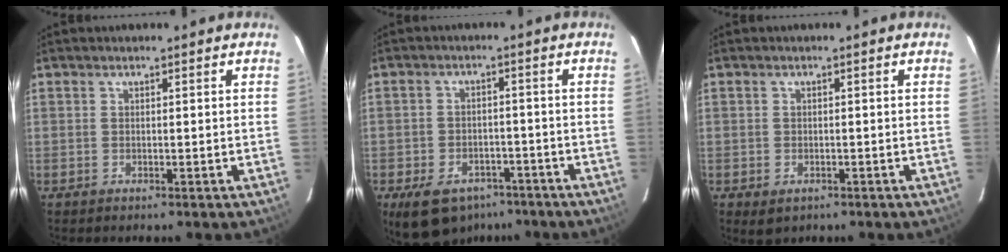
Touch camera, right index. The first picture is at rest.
{"total": 11.9, "force": [-7.8, 7.4, 5.1], "torque": [-0.123, 0.007, -0.105]}
{"total": 2.5, "force": [-1.1, 1.9, 1.2], "torque": [-0.020, -0.004, -0.012]}